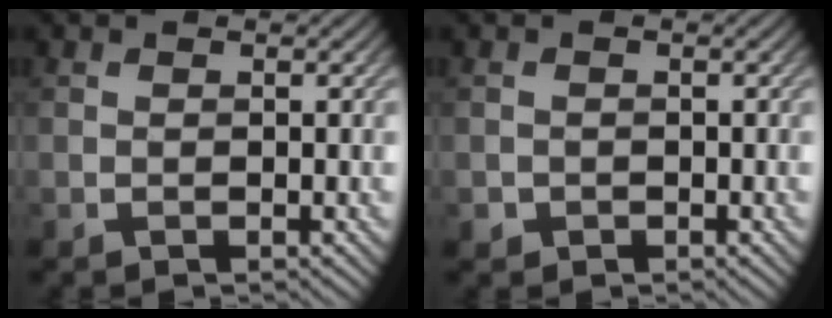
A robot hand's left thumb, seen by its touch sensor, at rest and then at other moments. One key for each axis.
{"total": 1.0, "fx": -0.5, "fy": 0.9, "fz": 0.1, "tx": 0.002, "ty": -0.006, "tz": -0.011}